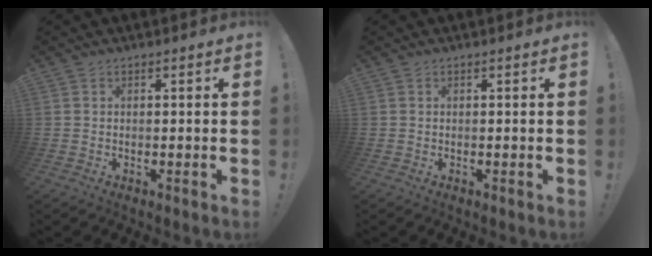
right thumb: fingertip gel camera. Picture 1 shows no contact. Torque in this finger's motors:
{"motor_torque": [-0.10, 0.10, 0.00, 0.00, 0.00]}